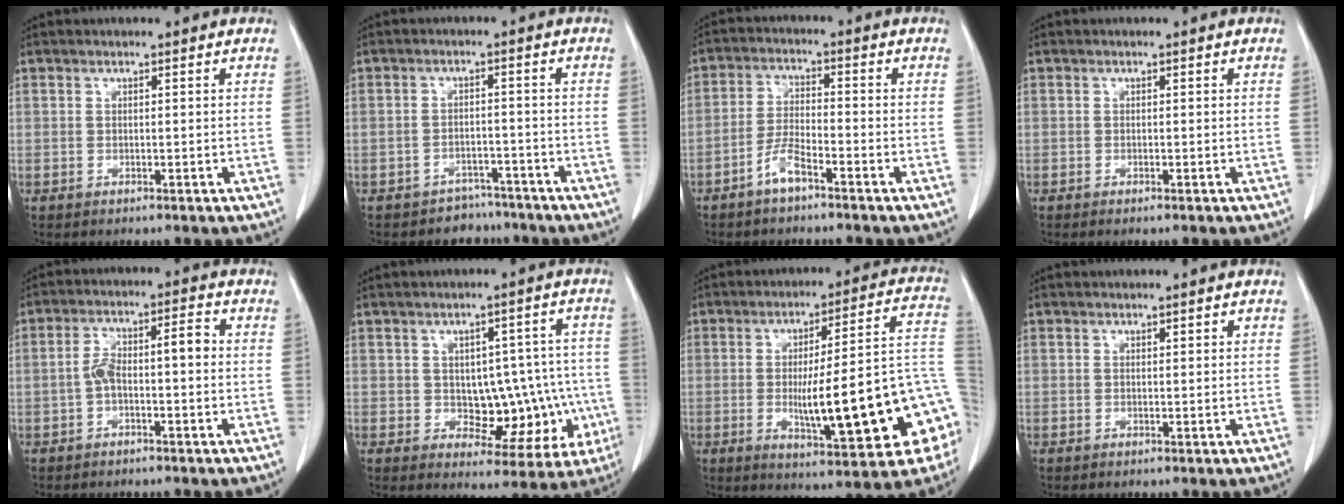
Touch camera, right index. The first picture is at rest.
{"total": 4.4, "force": [-3.8, 2.3, -0.3], "torque": [0.005, 0.013, -0.054]}
{"total": 4.5, "force": [-3.2, 0.8, 3.0], "torque": [-0.066, 0.004, -0.064]}
{"total": 0.5, "force": [-0.4, 0.0, 0.4], "torque": [-0.008, -0.001, -0.006]}
{"total": 6.1, "force": [-0.8, 1.8, 5.7], "torque": [-0.113, 0.035, -0.011]}
{"total": 11.5, "force": [-1.7, 6.7, 9.3], "torque": [-0.097, 0.032, -0.001]}
{"total": 21.5, "force": [-4.4, 3.1, 20.8], "torque": [-0.220, 0.025, -0.047]}
{"total": 0.7, "force": [0.4, 0.2, 0.6], "torque": [-0.009, 0.001, 0.005]}